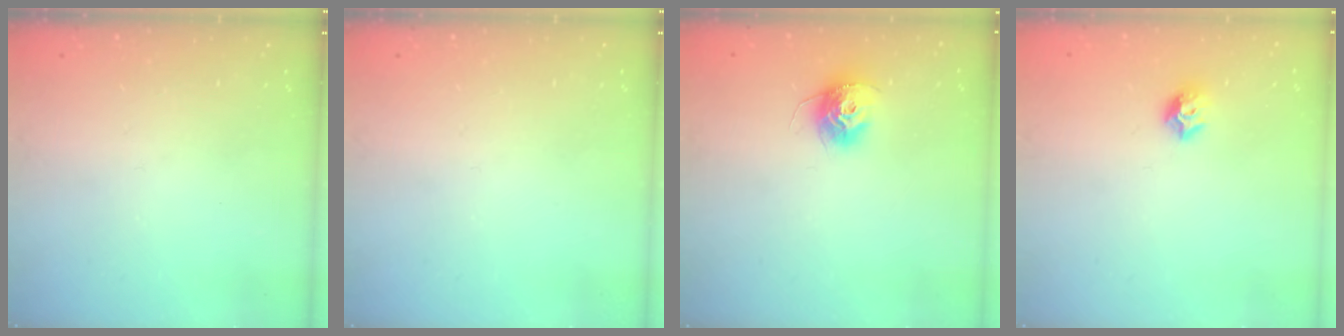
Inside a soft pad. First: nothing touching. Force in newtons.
{"total": 0.0}
{"total": 11.0, "press": 11.0, "slide": 0.8}
{"total": 8.2, "press": 8.1, "slide": 1.0}